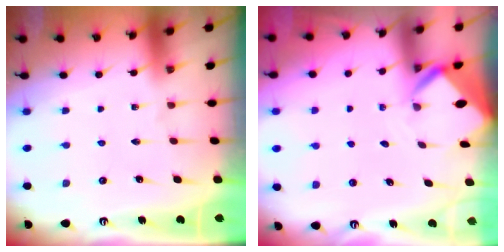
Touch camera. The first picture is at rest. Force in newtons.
{"total": 3.3, "press": 3.3, "slide": 0.2}